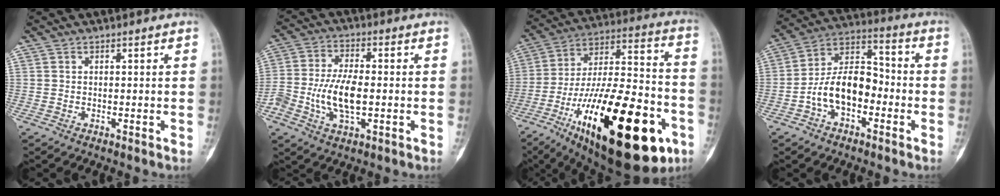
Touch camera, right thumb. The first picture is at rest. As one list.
[{"total": 10.6, "force": [-1.7, 5.1, 9.1], "torque": [-0.187, 0.012, -0.034]}, {"total": 36.3, "force": [-14.9, 13.7, 30.2], "torque": [-0.455, 0.056, -0.227]}, {"total": 12.6, "force": [-3.7, 7.8, 9.3], "torque": [-0.147, 0.051, -0.074]}]